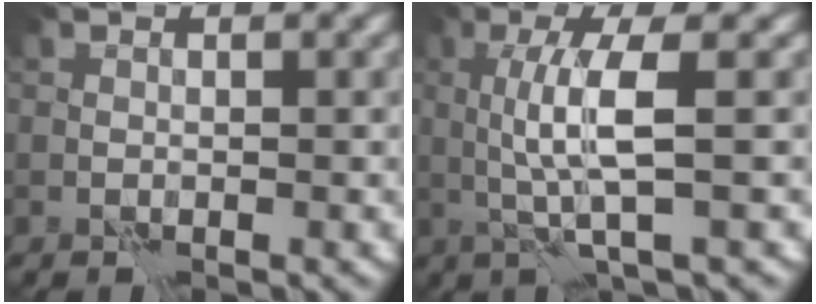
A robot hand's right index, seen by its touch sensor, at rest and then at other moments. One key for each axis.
{"total": 4.4, "fx": 0.7, "fy": 0.4, "fz": 4.3, "tx": -0.090, "ty": -0.001, "tz": 0.016}